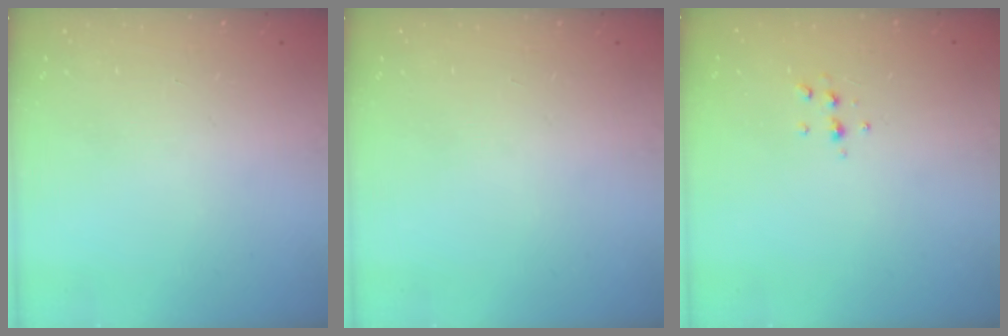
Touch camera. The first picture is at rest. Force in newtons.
{"total": 0.0}
{"total": 4.7, "press": 4.4, "slide": 1.6}